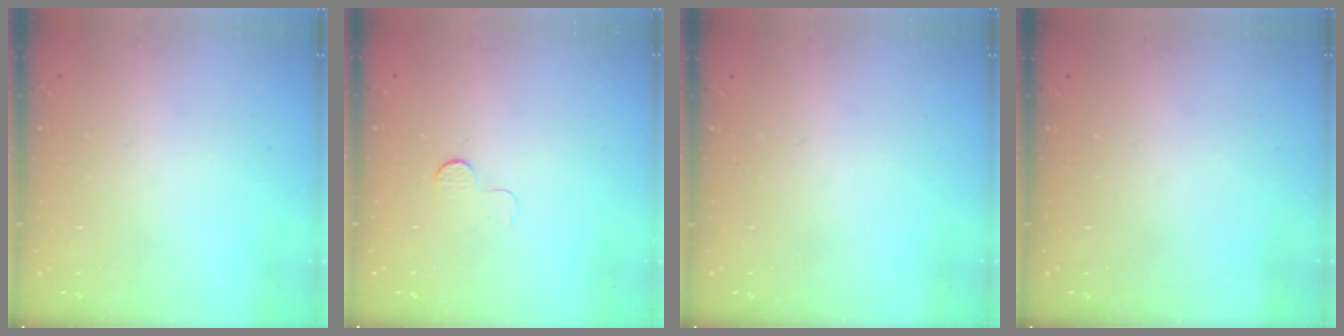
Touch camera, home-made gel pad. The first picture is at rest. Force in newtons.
{"total": 3.2, "press": 3.1, "slide": 0.3}
{"total": 0.0}
{"total": 0.0}